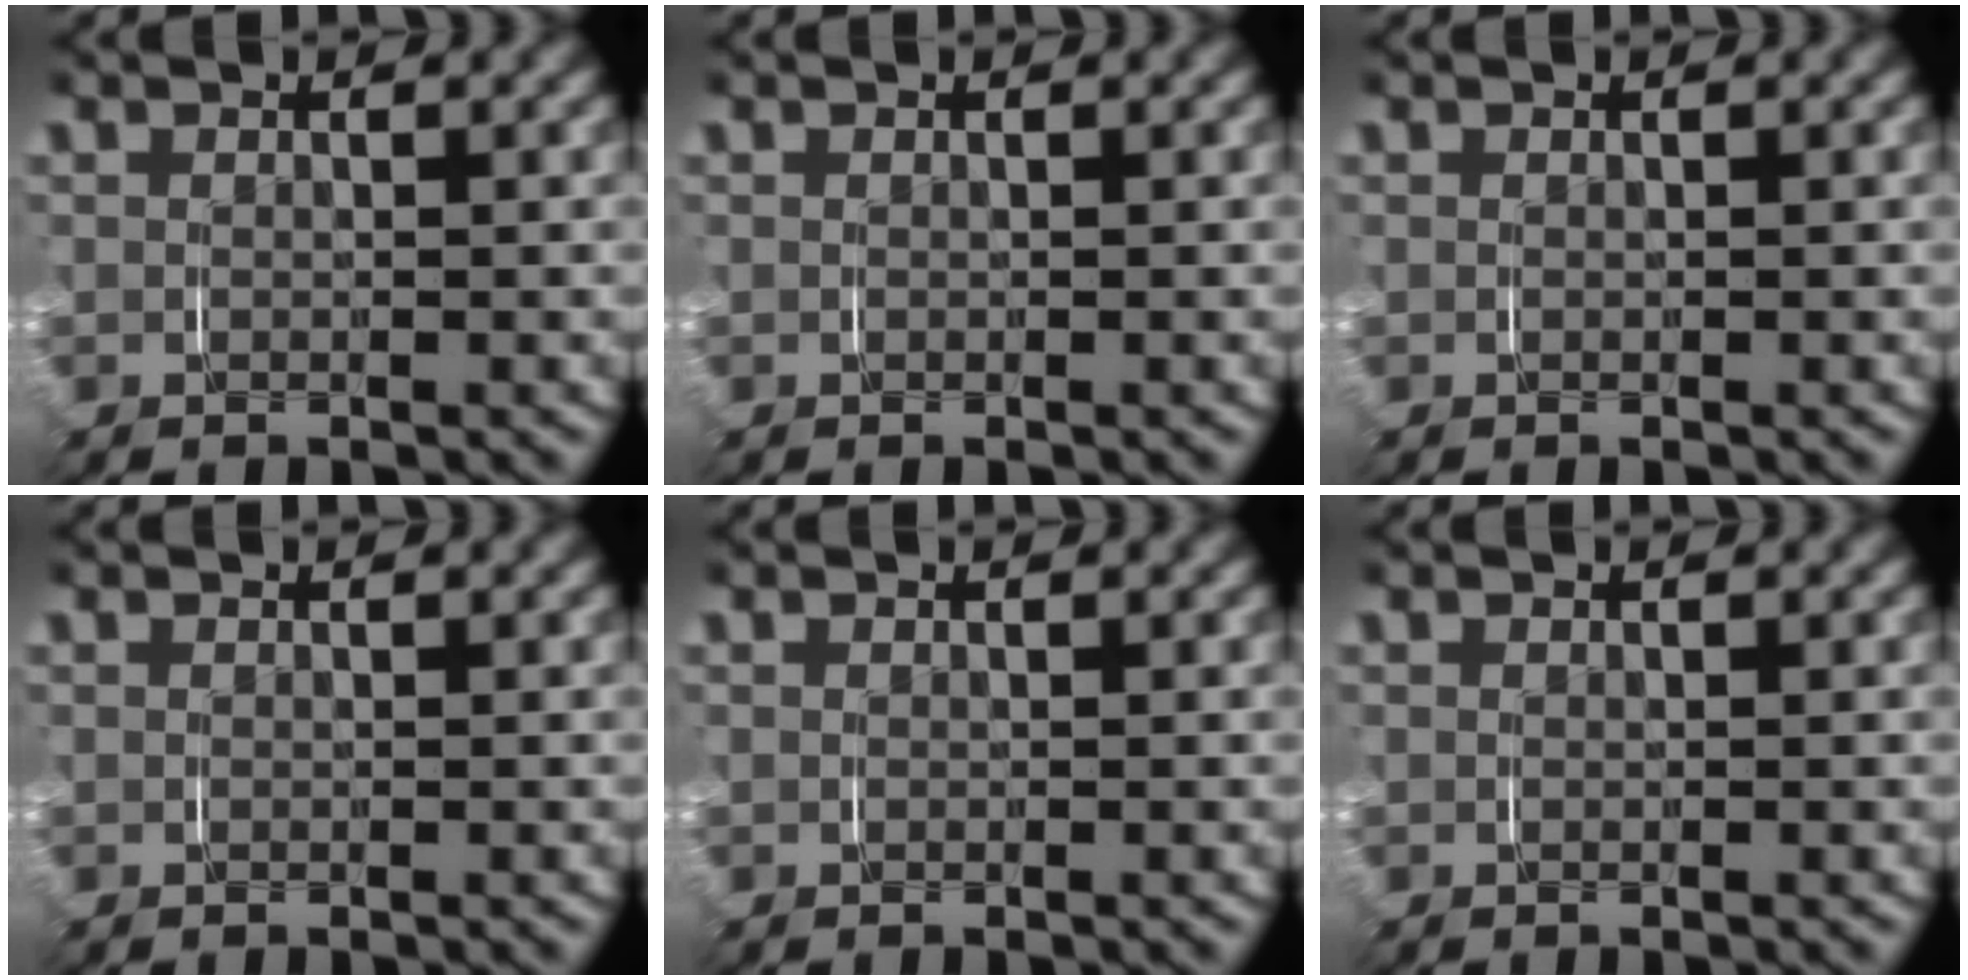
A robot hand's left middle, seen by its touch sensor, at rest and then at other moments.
{"total": 0.0}
{"total": 0.0}
{"total": 0.0}
{"total": 0.0}
{"total": 0.0}